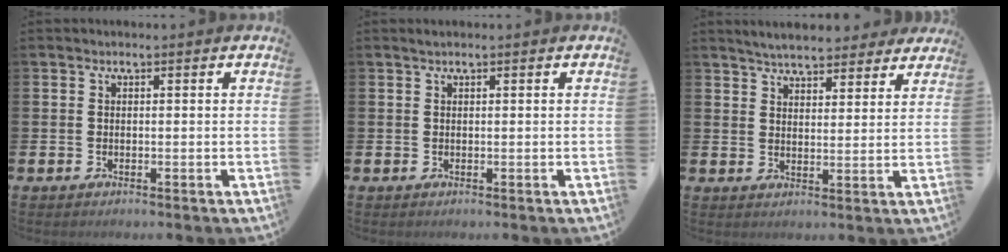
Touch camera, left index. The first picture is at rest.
{"total": 0.6, "force": [0.4, 0.0, 0.3], "torque": [-0.003, 0.001, 0.007]}
{"total": 5.5, "force": [5.3, 1.1, 0.9], "torque": [-0.022, -0.028, 0.093]}